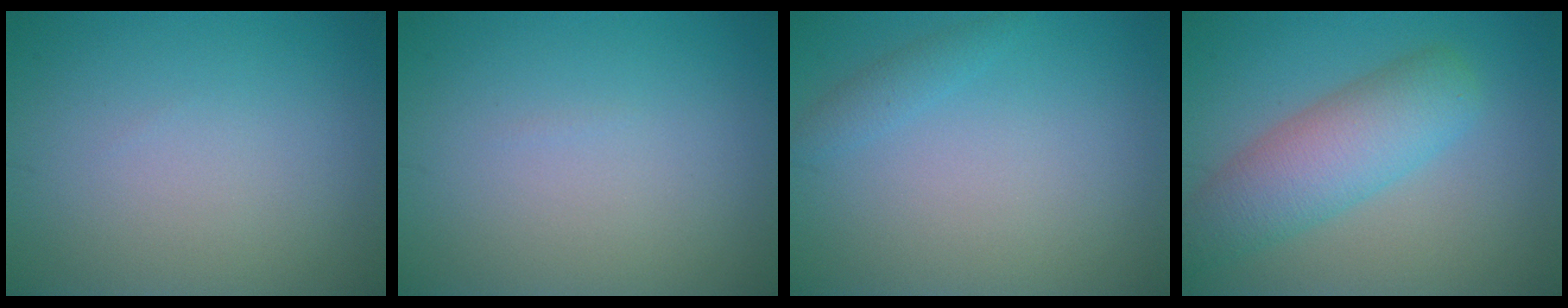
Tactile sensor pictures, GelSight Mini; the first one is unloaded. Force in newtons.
{"total": 0.0}
{"total": 1.2, "press": 1.2, "slide": 0.1}
{"total": 6.0, "press": 6.0, "slide": 0.2}